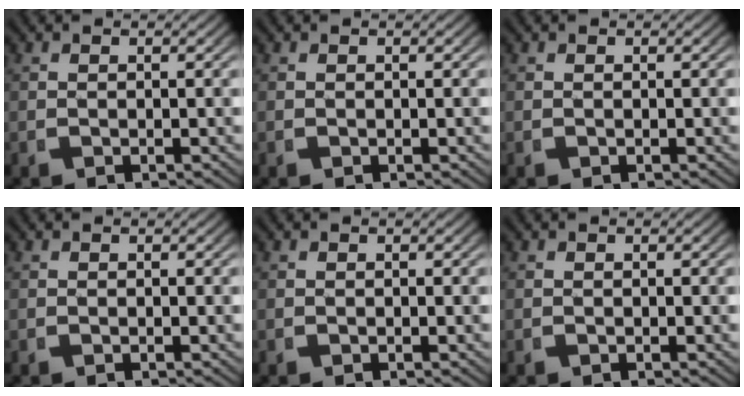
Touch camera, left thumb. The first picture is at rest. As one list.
[{"total": 0.0}, {"total": 0.0}, {"total": 0.0}, {"total": 0.0}, {"total": 0.0}]